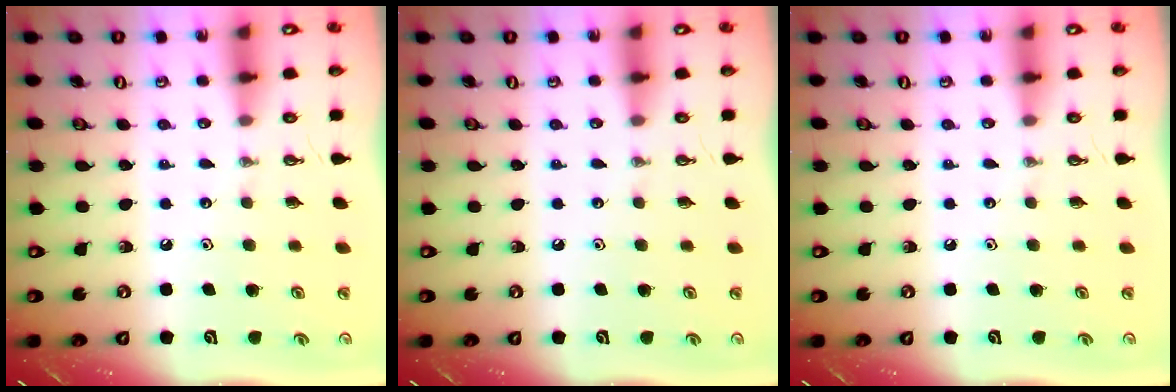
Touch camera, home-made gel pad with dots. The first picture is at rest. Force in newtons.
{"total": 0.0}
{"total": 0.0}